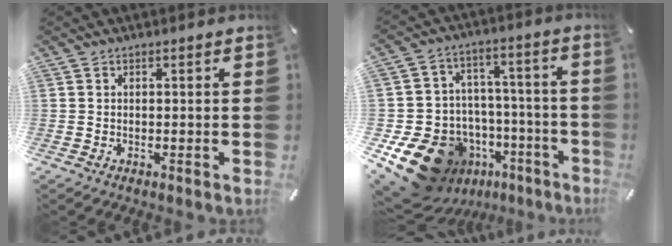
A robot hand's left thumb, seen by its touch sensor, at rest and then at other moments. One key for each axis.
{"total": 18.9, "fx": -10.3, "fy": 13.7, "fz": 8.0, "tx": -0.128, "ty": 0.058, "tz": -0.140}